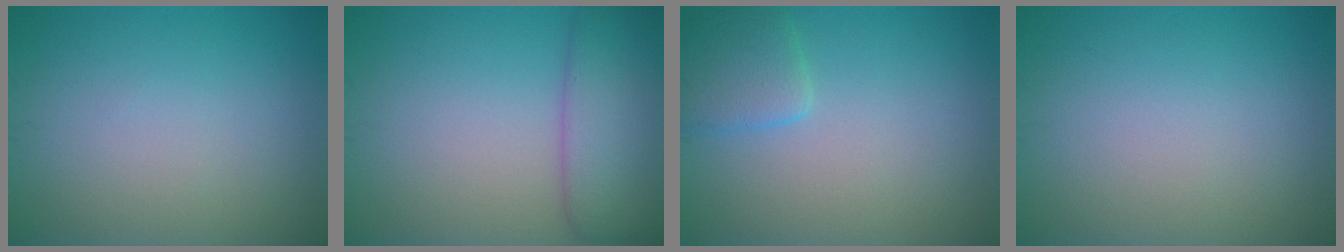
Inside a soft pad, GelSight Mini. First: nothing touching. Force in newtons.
{"total": 5.1, "press": 5.0, "slide": 0.5}
{"total": 2.5, "press": 2.5, "slide": 0.2}
{"total": 0.0}